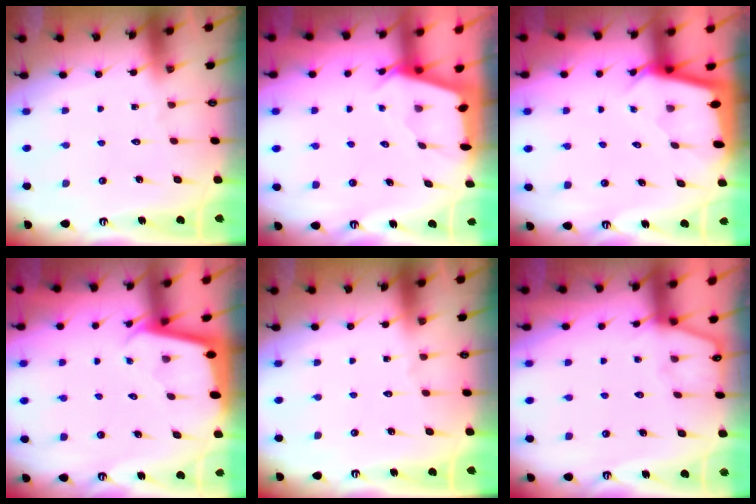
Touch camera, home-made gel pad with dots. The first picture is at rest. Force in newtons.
{"total": 2.4, "press": 2.4, "slide": 0.3}
{"total": 2.3, "press": 2.3, "slide": 0.2}
{"total": 1.8, "press": 1.8, "slide": 0.1}
{"total": 0.0}
{"total": 3.5, "press": 3.5, "slide": 0.4}